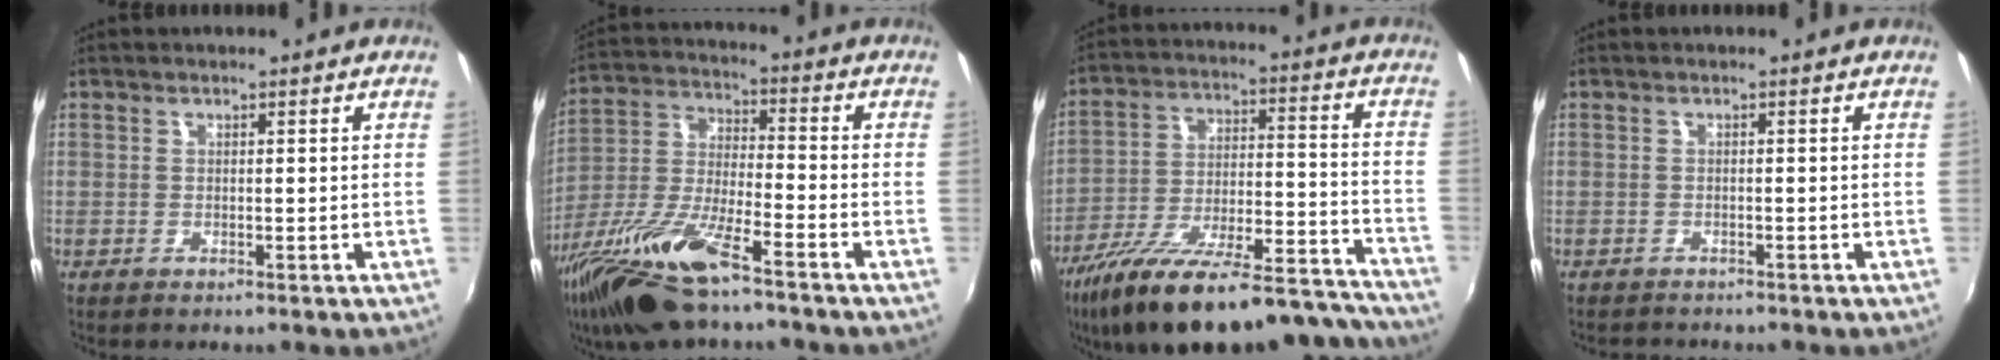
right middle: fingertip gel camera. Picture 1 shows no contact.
{"total": 17.4, "force": [-12.4, 3.1, 11.8], "torque": [-0.254, -0.030, -0.239]}
{"total": 29.2, "force": [-24.7, 6.9, 13.9], "torque": [-0.236, -0.031, -0.361]}
{"total": 2.2, "force": [-2.1, 0.6, 0.3], "torque": [-0.012, -0.011, -0.035]}